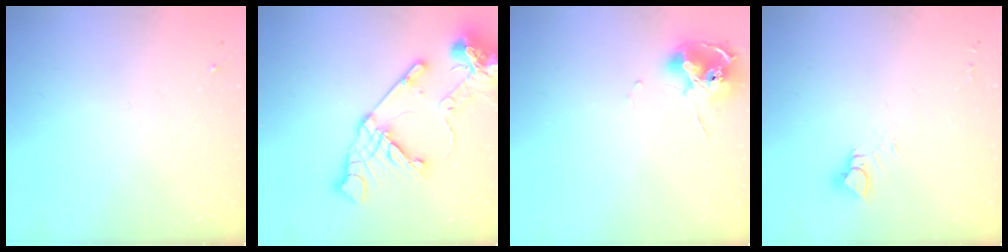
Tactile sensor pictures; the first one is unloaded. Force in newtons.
{"total": 17.1, "press": 16.9, "slide": 2.3}
{"total": 11.2, "press": 11.1, "slide": 1.1}
{"total": 4.5, "press": 4.5, "slide": 0.4}